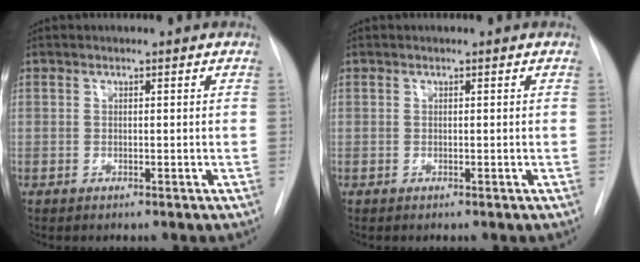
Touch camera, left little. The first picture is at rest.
{"total": 0.0}